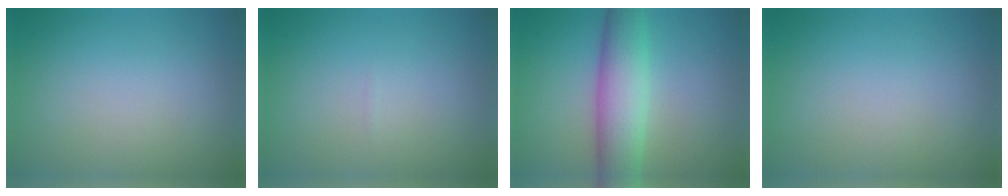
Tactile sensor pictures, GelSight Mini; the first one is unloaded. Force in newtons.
{"total": 0.0}
{"total": 6.7, "press": 6.7, "slide": 0.3}
{"total": 0.0}